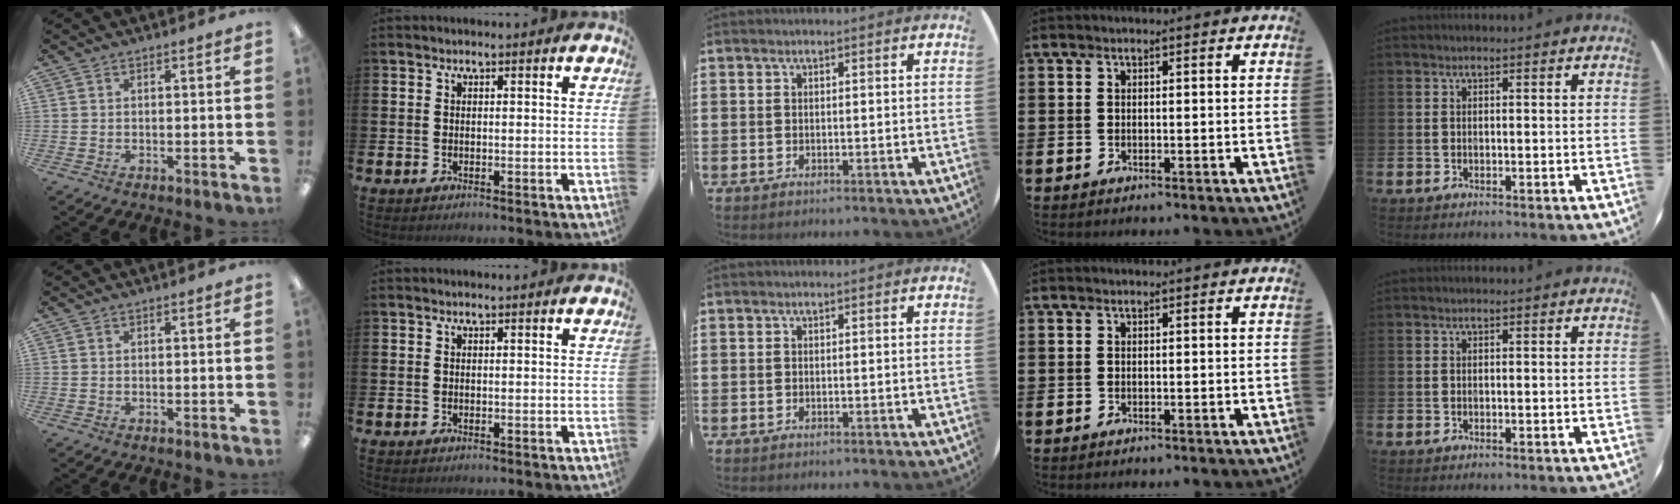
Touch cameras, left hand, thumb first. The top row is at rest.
{}